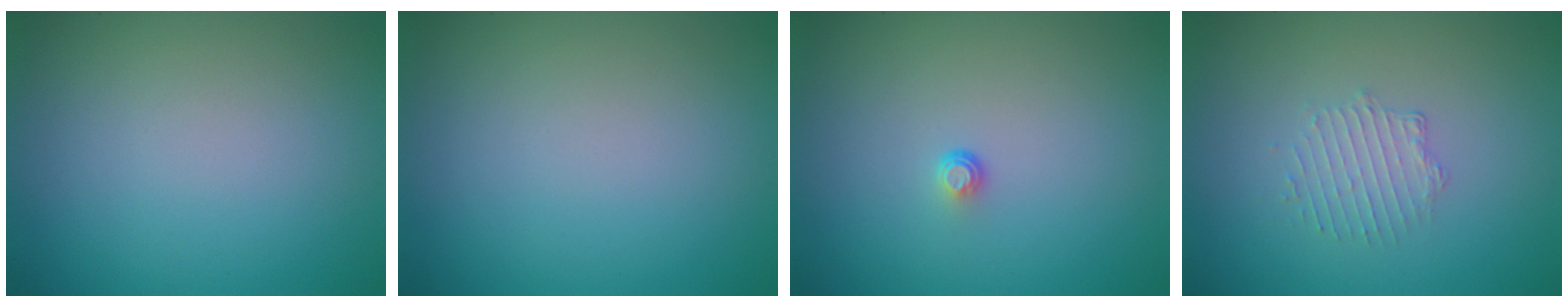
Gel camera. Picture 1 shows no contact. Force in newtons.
{"total": 0.0}
{"total": 0.7, "press": 0.4, "slide": 0.6}
{"total": 1.6, "press": 0.9, "slide": 1.3}